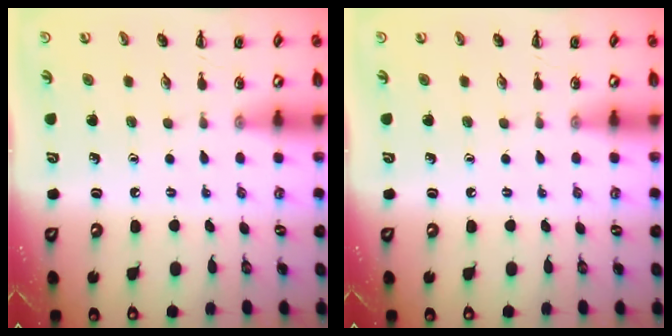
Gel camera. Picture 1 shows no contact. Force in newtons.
{"total": 0.0}